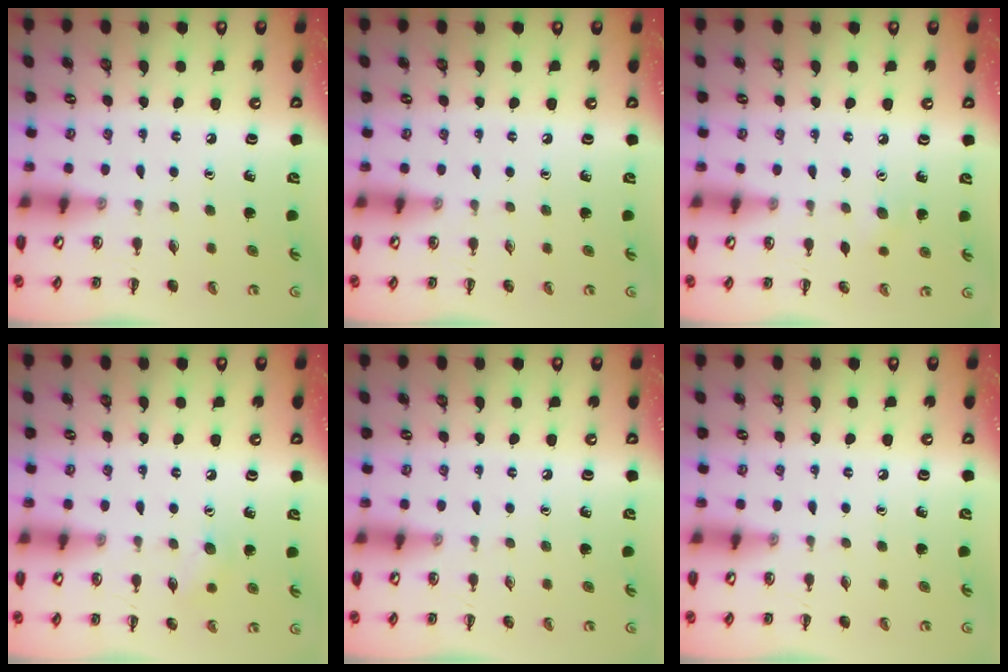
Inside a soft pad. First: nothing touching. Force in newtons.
{"total": 0.0}
{"total": 5.5, "press": 5.4, "slide": 1.4}
{"total": 6.3, "press": 6.1, "slide": 1.5}
{"total": 0.0}
{"total": 0.0}